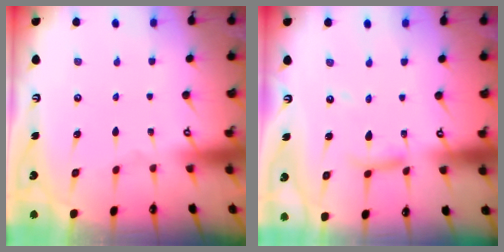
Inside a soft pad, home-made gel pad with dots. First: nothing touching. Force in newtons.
{"total": 7.7, "press": 7.7, "slide": 0.6}